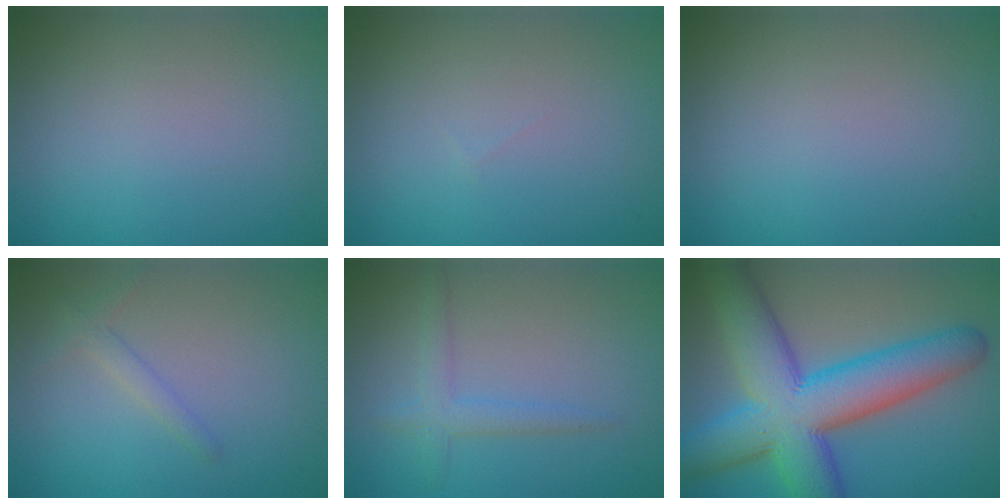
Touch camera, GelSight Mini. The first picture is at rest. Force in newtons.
{"total": 0.0}
{"total": 0.0}
{"total": 1.4, "press": 1.4, "slide": 0.0}
{"total": 2.1, "press": 2.1, "slide": 0.0}
{"total": 12.8, "press": 12.8, "slide": 0.3}